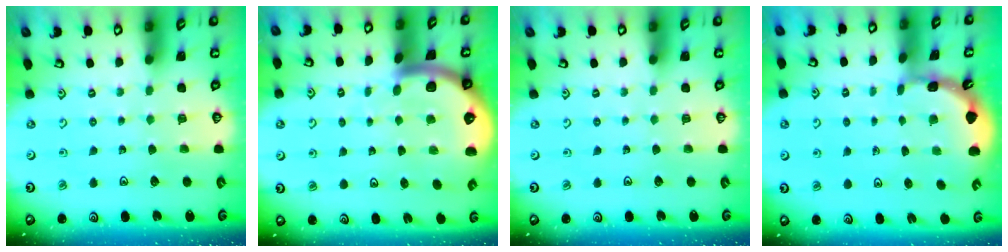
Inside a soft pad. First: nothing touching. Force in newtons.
{"total": 5.2, "press": 5.2, "slide": 0.6}
{"total": 0.0}
{"total": 1.6, "press": 1.6, "slide": 0.3}